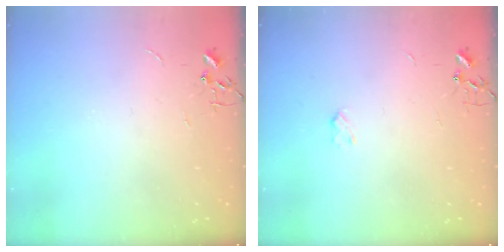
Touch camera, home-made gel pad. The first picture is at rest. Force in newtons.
{"total": 2.4, "press": 2.4, "slide": 0.4}